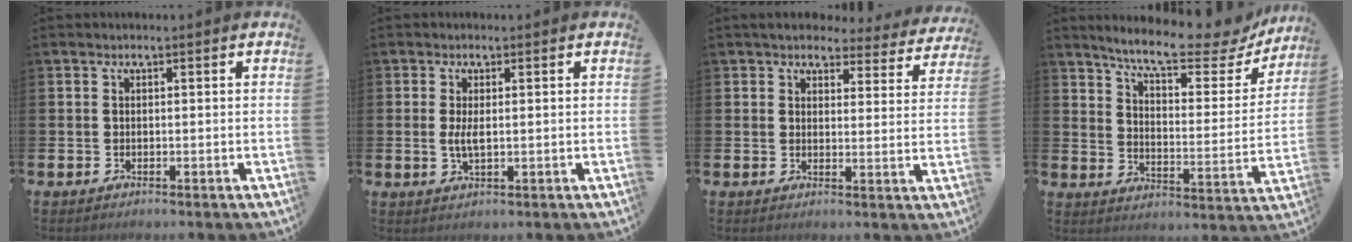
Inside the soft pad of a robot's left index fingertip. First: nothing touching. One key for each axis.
{"total": 2.4, "fx": 0.2, "fy": 0.9, "fz": 2.3, "tx": -0.040, "ty": 0.002, "tz": 0.001}
{"total": 4.3, "fx": 4.0, "fy": 1.6, "fz": 0.5, "tx": -0.017, "ty": -0.026, "tz": 0.068}
{"total": 9.6, "fx": 8.5, "fy": 1.7, "fz": 4.3, "tx": -0.103, "ty": -0.054, "tz": 0.141}